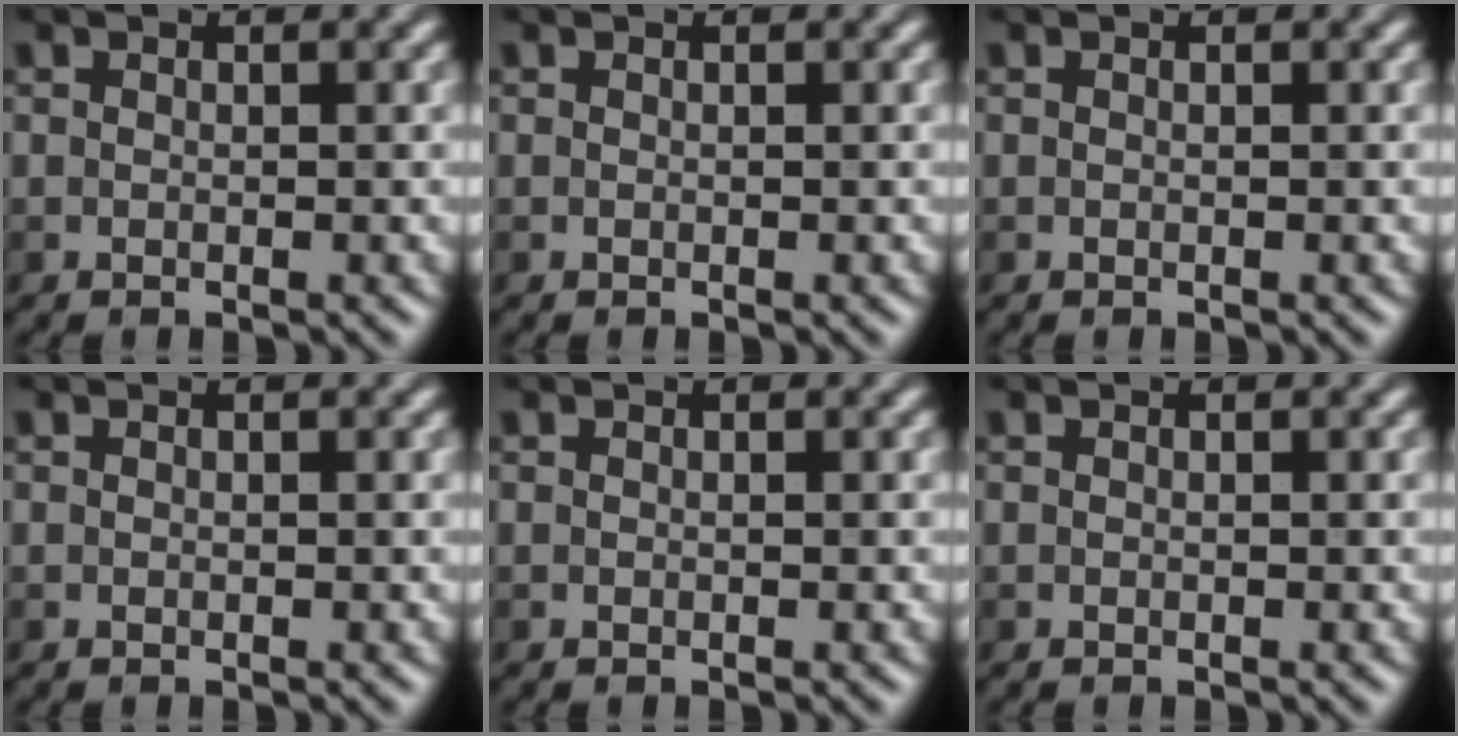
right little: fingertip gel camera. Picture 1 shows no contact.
{"total": 0.0}
{"total": 0.0}
{"total": 0.0}
{"total": 0.0}
{"total": 0.0}